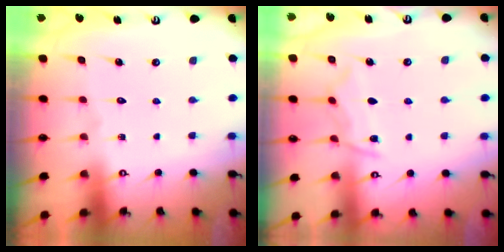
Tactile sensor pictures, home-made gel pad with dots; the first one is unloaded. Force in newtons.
{"total": 6.8, "press": 6.7, "slide": 0.8}